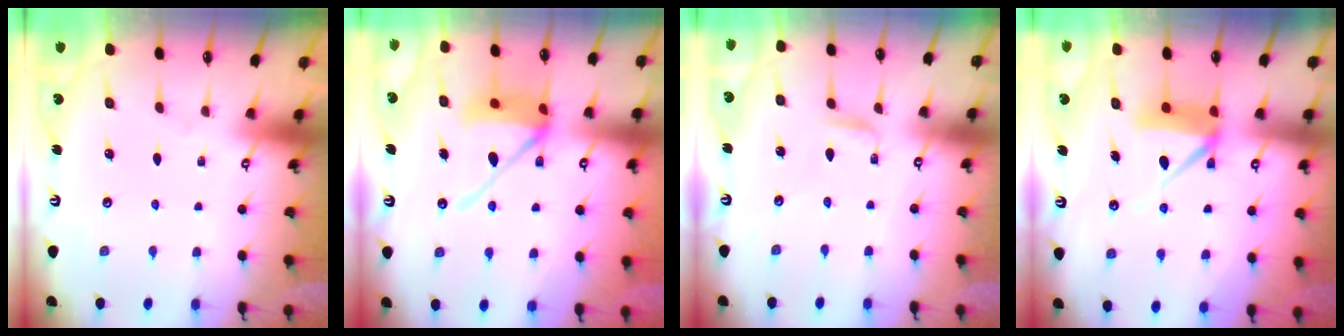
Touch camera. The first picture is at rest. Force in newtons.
{"total": 12.4, "press": 12.2, "slide": 2.2}
{"total": 3.2, "press": 3.2, "slide": 0.4}
{"total": 8.2, "press": 8.1, "slide": 0.6}